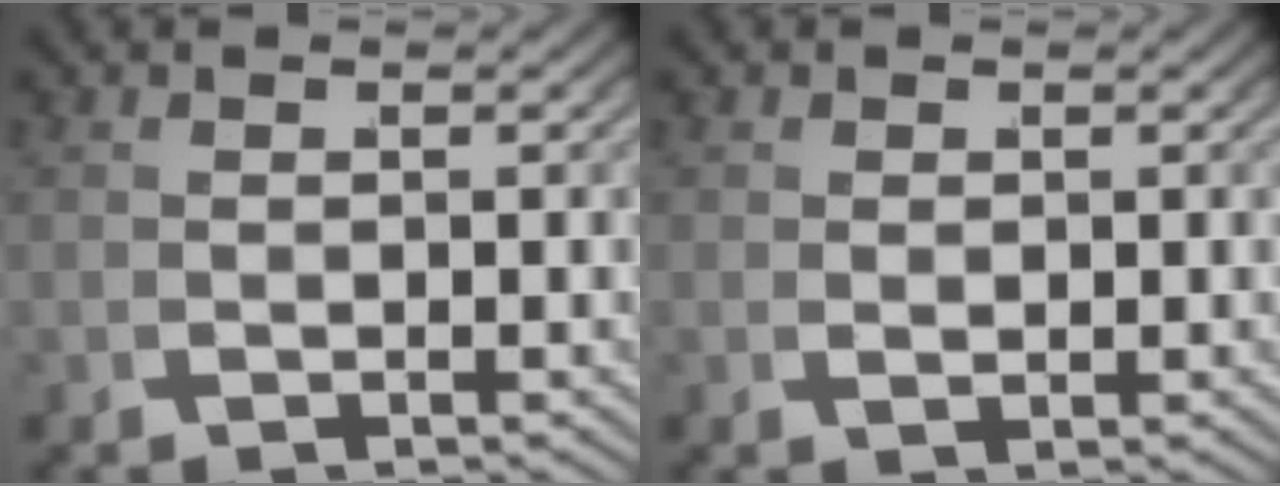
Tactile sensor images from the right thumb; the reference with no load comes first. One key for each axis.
{"total": 0.8, "fx": 0.3, "fy": 0.7, "fz": 0.3, "tx": -0.003, "ty": -0.008, "tz": 0.013}